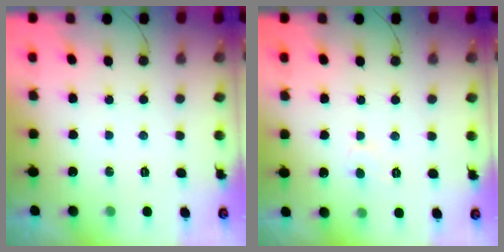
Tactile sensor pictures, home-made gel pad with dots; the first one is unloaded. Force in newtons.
{"total": 4.2, "press": 4.2, "slide": 0.5}